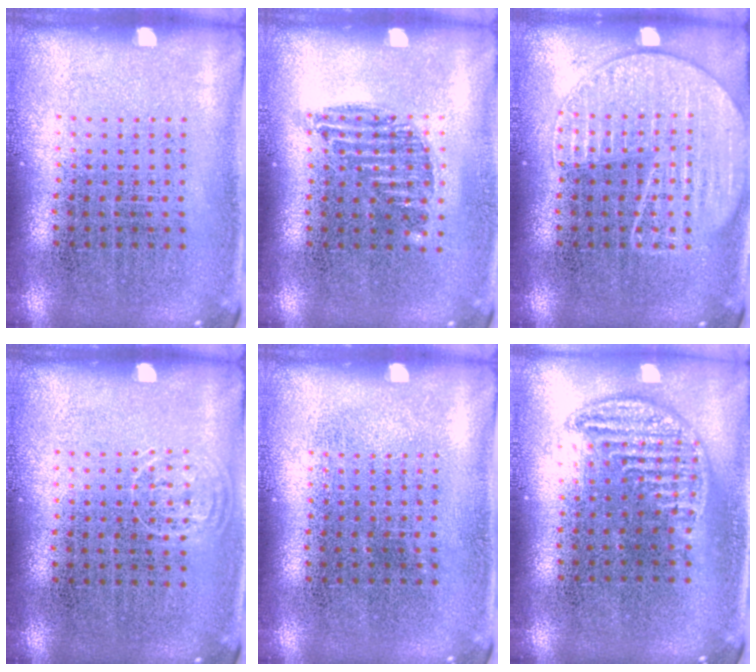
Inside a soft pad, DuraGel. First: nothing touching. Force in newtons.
{"total": 0.9, "press": 0.8, "slide": 0.4}
{"total": 2.6, "press": 2.6, "slide": 0.3}
{"total": 0.7, "press": 0.6, "slide": 0.4}
{"total": 0.0}
{"total": 0.8, "press": 0.8, "slide": 0.1}